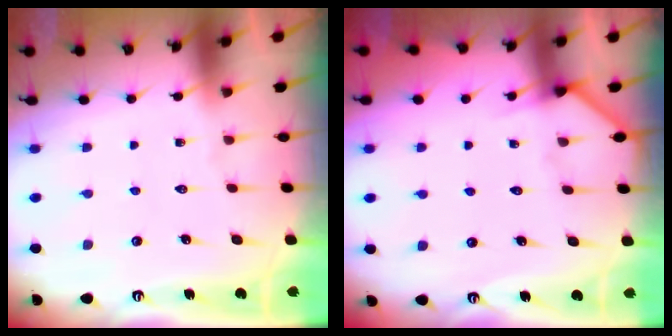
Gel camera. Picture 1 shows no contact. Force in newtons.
{"total": 3.0, "press": 3.0, "slide": 0.2}